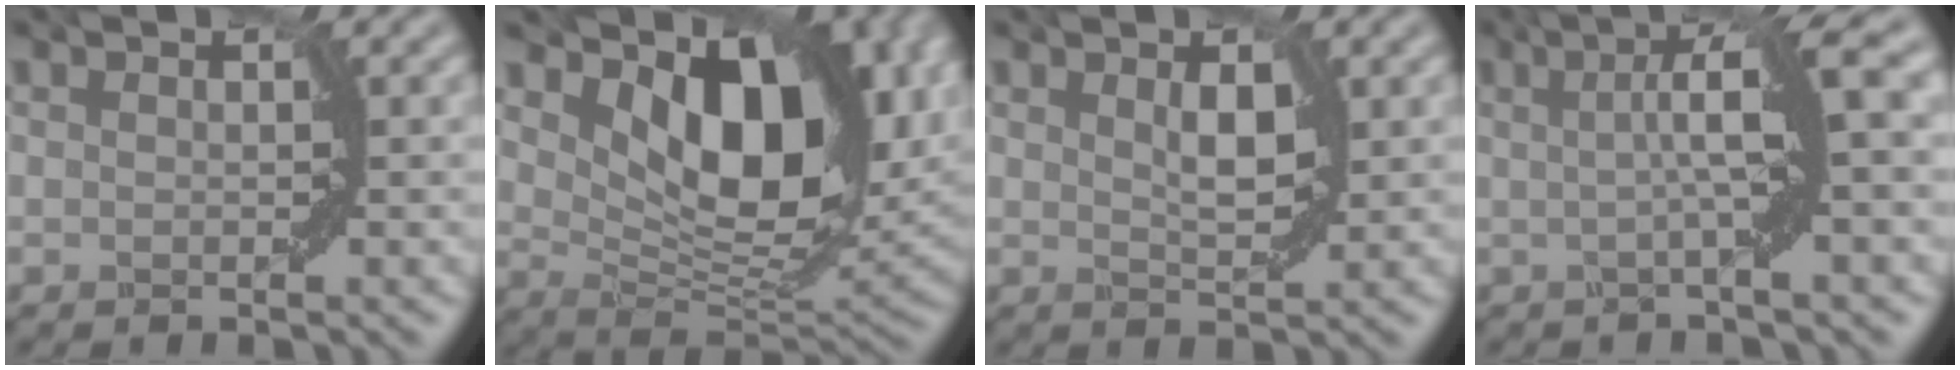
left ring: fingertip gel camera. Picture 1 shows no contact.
{"total": 11.9, "force": [4.3, 6.5, 9.0], "torque": [-0.135, -0.013, 0.081]}
{"total": 2.2, "force": [0.9, 0.7, 1.9], "torque": [-0.034, -0.002, 0.018]}
{"total": 6.6, "force": [1.2, 0.9, 6.4], "torque": [-0.098, 0.014, 0.014]}